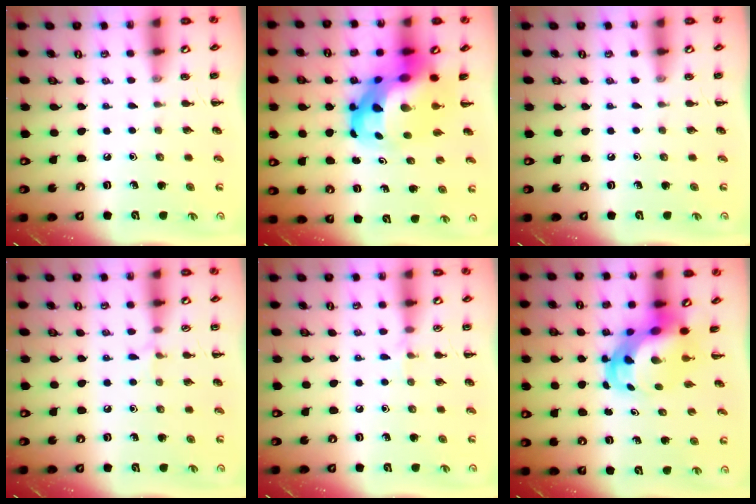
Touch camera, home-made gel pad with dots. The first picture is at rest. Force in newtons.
{"total": 14.2, "press": 13.7, "slide": 3.8}
{"total": 0.0}
{"total": 4.4, "press": 4.1, "slide": 1.6}
{"total": 4.4, "press": 4.2, "slide": 1.4}
{"total": 4.8, "press": 4.5, "slide": 1.5}